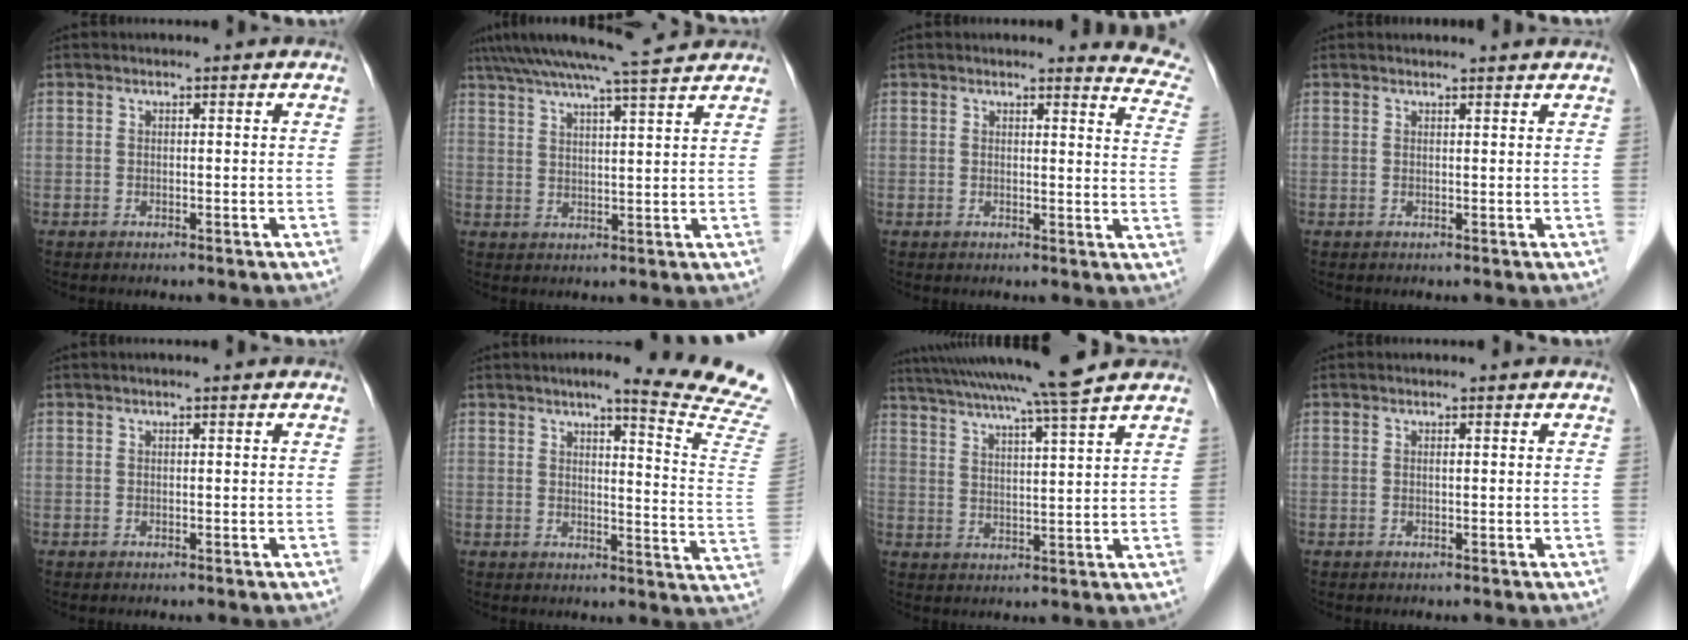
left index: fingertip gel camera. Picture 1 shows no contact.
{"total": 13.4, "force": [11.8, -0.2, 6.4], "torque": [-0.117, 0.031, 0.166]}
{"total": 8.0, "force": [8.0, 0.2, 0.6], "torque": [0.011, -0.071, 0.054]}
{"total": 3.4, "force": [3.4, 0.0, 0.6], "torque": [-0.011, 0.009, 0.036]}
{"total": 0.9, "force": [0.7, -0.1, 0.5], "torque": [-0.007, 0.008, 0.013]}
{"total": 15.8, "force": [14.1, -1.6, 7.1], "torque": [-0.092, -0.098, 0.147]}
{"total": 15.9, "force": [13.9, -1.6, 7.6], "torque": [-0.138, 0.001, 0.204]}
{"total": 0.0}